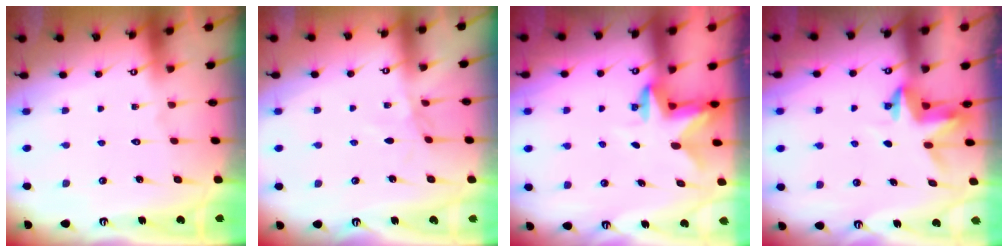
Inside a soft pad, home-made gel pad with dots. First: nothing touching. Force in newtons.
{"total": 2.2, "press": 2.2, "slide": 0.4}
{"total": 2.8, "press": 2.7, "slide": 0.5}
{"total": 3.8, "press": 3.8, "slide": 0.3}